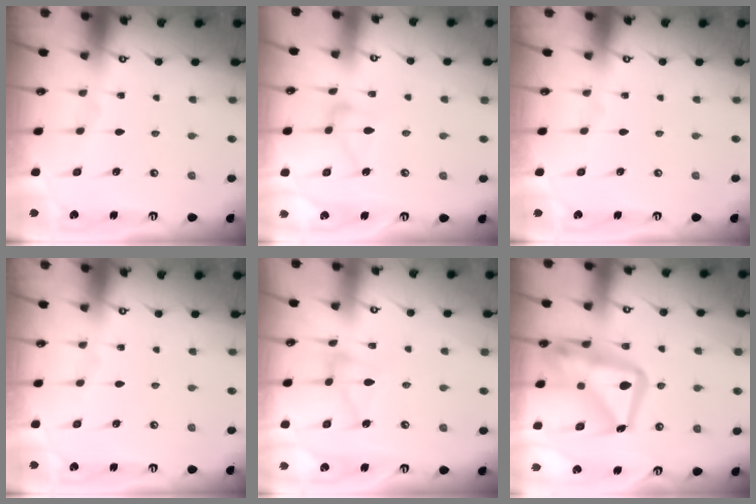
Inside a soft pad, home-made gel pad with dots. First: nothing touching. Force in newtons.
{"total": 9.5, "press": 9.5, "slide": 0.4}
{"total": 0.0}
{"total": 0.0}
{"total": 7.2, "press": 7.2, "slide": 0.6}
{"total": 21.7, "press": 21.6, "slide": 2.0}